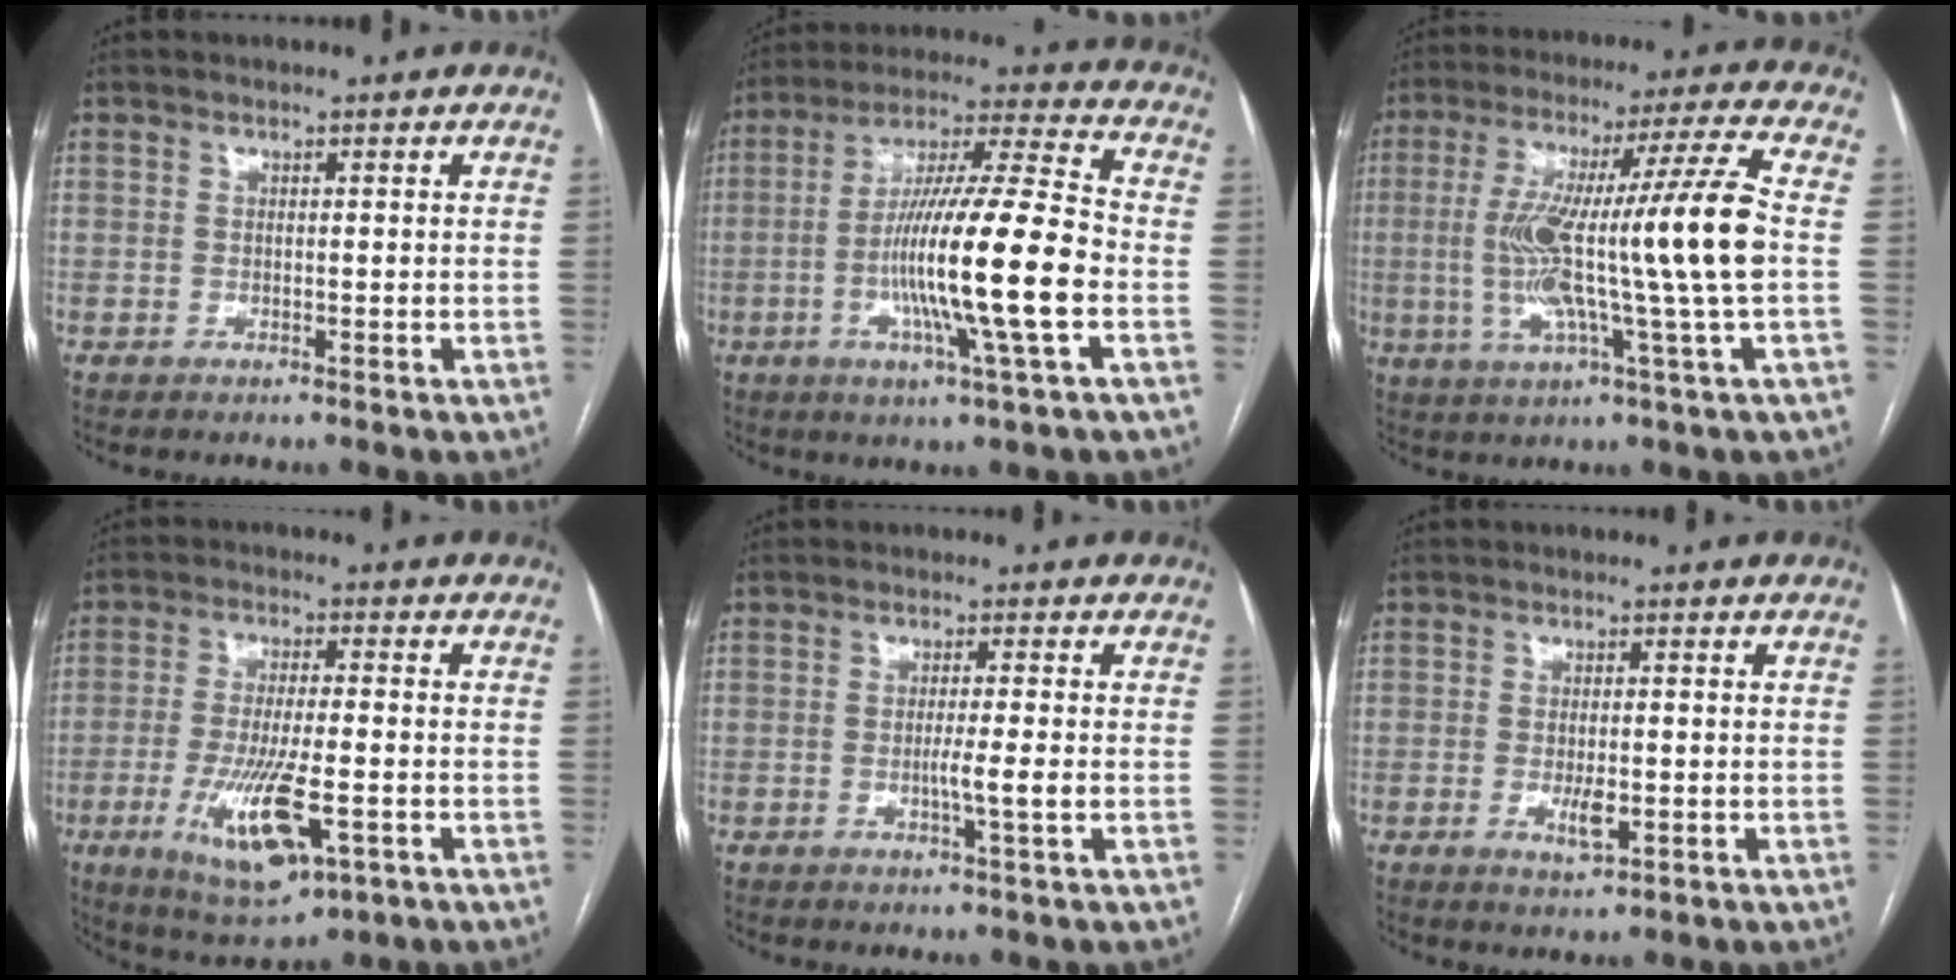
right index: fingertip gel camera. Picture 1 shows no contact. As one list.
[{"total": 17.7, "force": [-4.0, -0.3, 17.2], "torque": [-0.310, -0.005, -0.077]}, {"total": 17.3, "force": [-0.9, -1.7, 17.2], "torque": [-0.311, 0.006, -0.026]}, {"total": 12.5, "force": [-4.3, 2.9, 11.3], "torque": [-0.213, -0.024, -0.064]}, {"total": 3.2, "force": [-0.8, -0.6, 3.0], "torque": [-0.053, -0.005, -0.012]}, {"total": 3.4, "force": [-1.0, 1.1, 3.0], "torque": [-0.057, -0.002, -0.011]}]